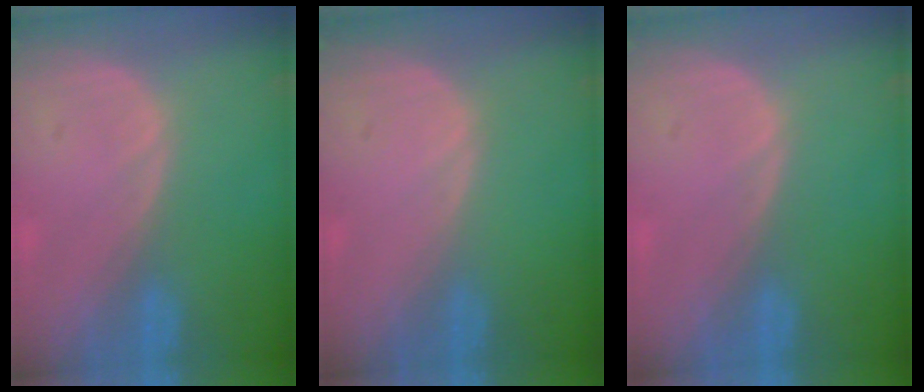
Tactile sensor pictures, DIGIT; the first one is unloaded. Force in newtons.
{"total": 0.0}
{"total": 0.0}